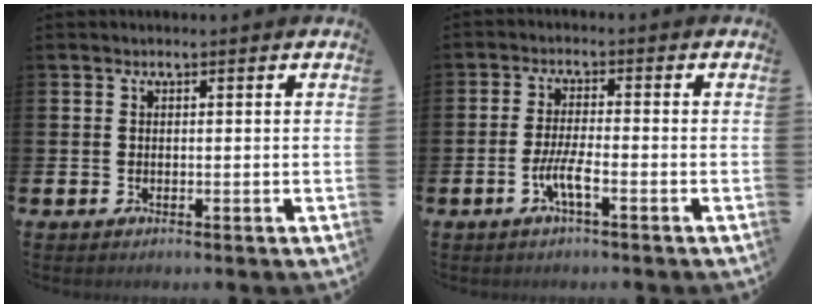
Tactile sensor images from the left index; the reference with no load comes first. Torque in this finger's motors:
{"motor_torque": [0.40, 0.33, 0.08, 0.08]}